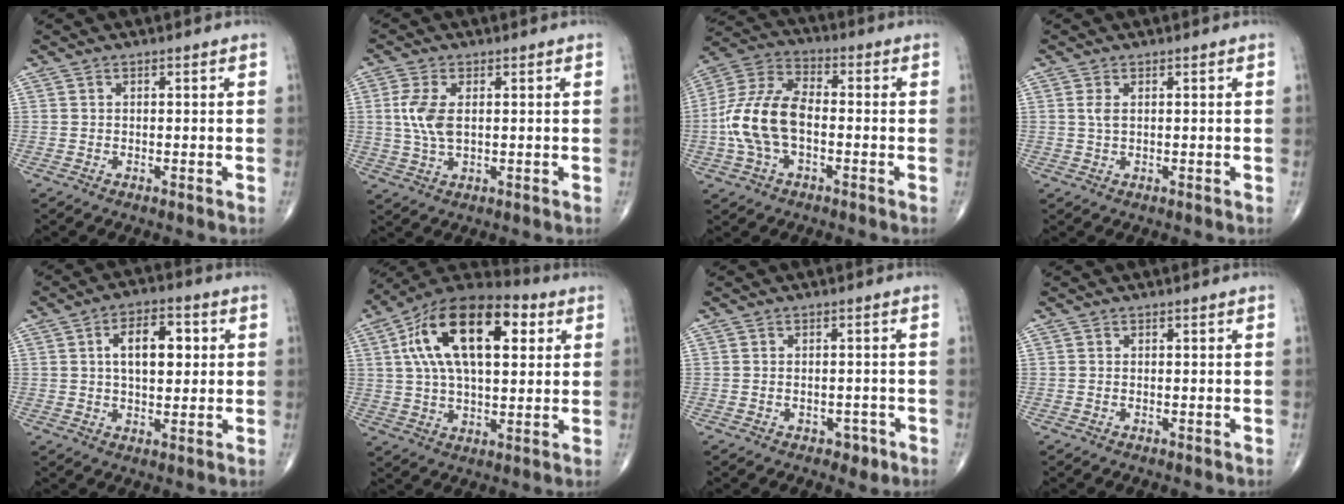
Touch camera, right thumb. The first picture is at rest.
{"total": 6.4, "force": [0.9, 3.2, 5.4], "torque": [-0.125, -0.001, 0.018]}
{"total": 13.7, "force": [-2.0, 7.8, 11.1], "torque": [-0.235, 0.034, -0.043]}
{"total": 1.6, "force": [0.4, 0.7, 1.4], "torque": [-0.030, 0.002, 0.013]}
{"total": 9.6, "force": [1.8, 5.2, 7.8], "torque": [-0.100, 0.008, 0.026]}
{"total": 21.7, "force": [6.1, 10.9, 17.8], "torque": [-0.293, 0.015, 0.093]}
{"total": 2.9, "force": [-1.4, 2.0, 1.6], "torque": [-0.015, 0.016, -0.012]}
{"total": 0.0}